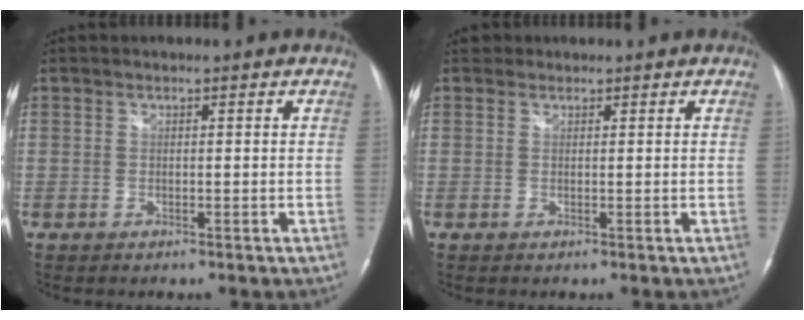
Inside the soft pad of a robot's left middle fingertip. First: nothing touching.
{"total": 1.0, "force": [0.7, 0.7, -0.1], "torque": [0.005, 0.009, 0.009]}